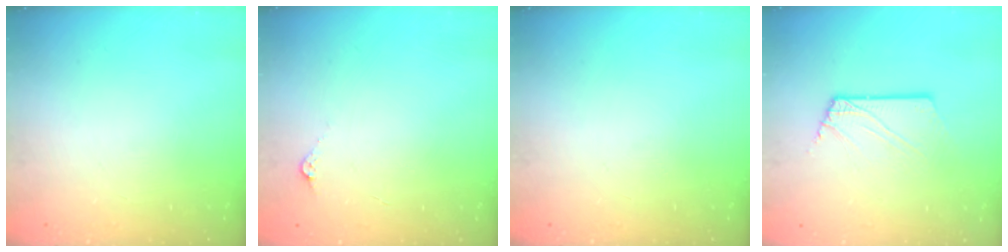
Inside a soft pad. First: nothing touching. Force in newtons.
{"total": 4.8, "press": 4.8, "slide": 0.6}
{"total": 0.0}
{"total": 2.5, "press": 2.5, "slide": 0.3}